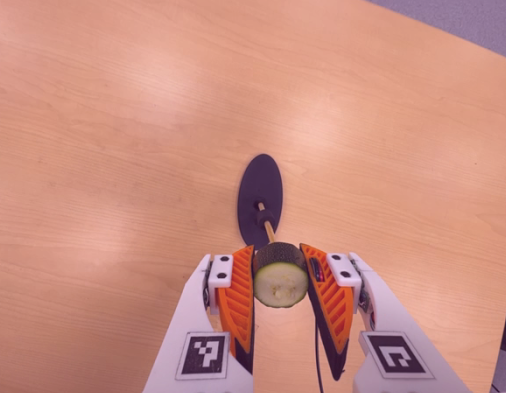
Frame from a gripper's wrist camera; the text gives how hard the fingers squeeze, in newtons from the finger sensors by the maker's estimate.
{"total": 11.0, "left": 10.2, "right": 11.8}